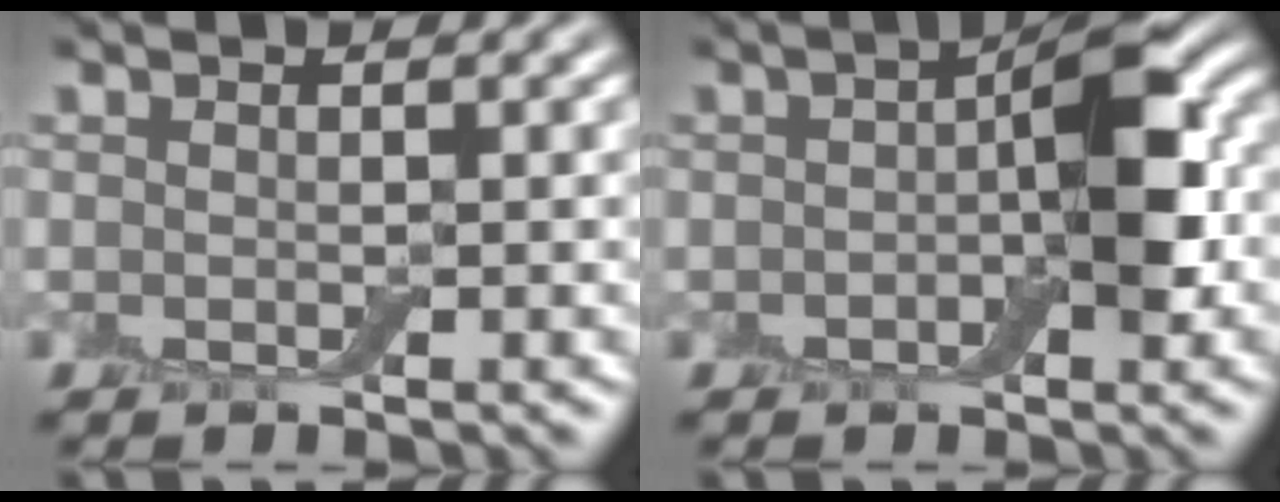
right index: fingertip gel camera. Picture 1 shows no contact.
{"total": 5.9, "force": [-0.1, 2.5, 5.3], "torque": [-0.076, 0.012, -0.008]}